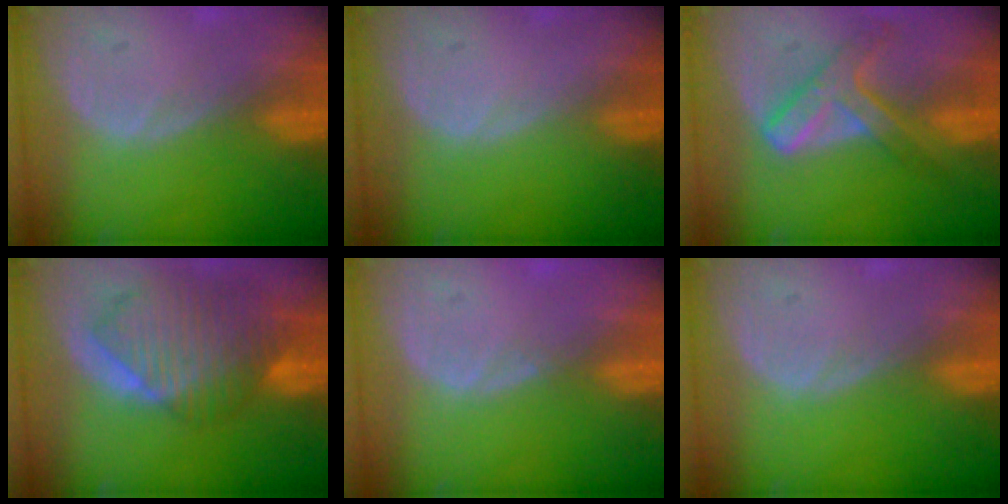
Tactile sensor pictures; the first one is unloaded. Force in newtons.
{"total": 0.0}
{"total": 7.4, "press": 6.2, "slide": 4.1}
{"total": 10.4, "press": 9.0, "slide": 5.1}
{"total": 0.6, "press": 0.5, "slide": 0.4}
{"total": 0.0}